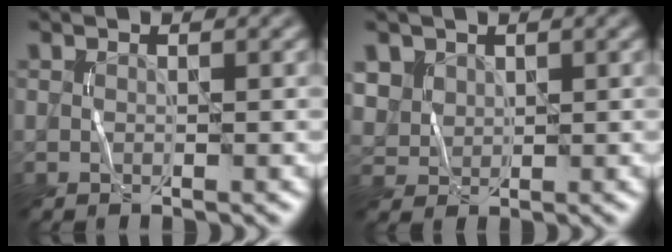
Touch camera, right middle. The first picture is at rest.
{"total": 3.4, "force": [1.9, 2.6, 1.1], "torque": [-0.048, 0.002, 0.054]}